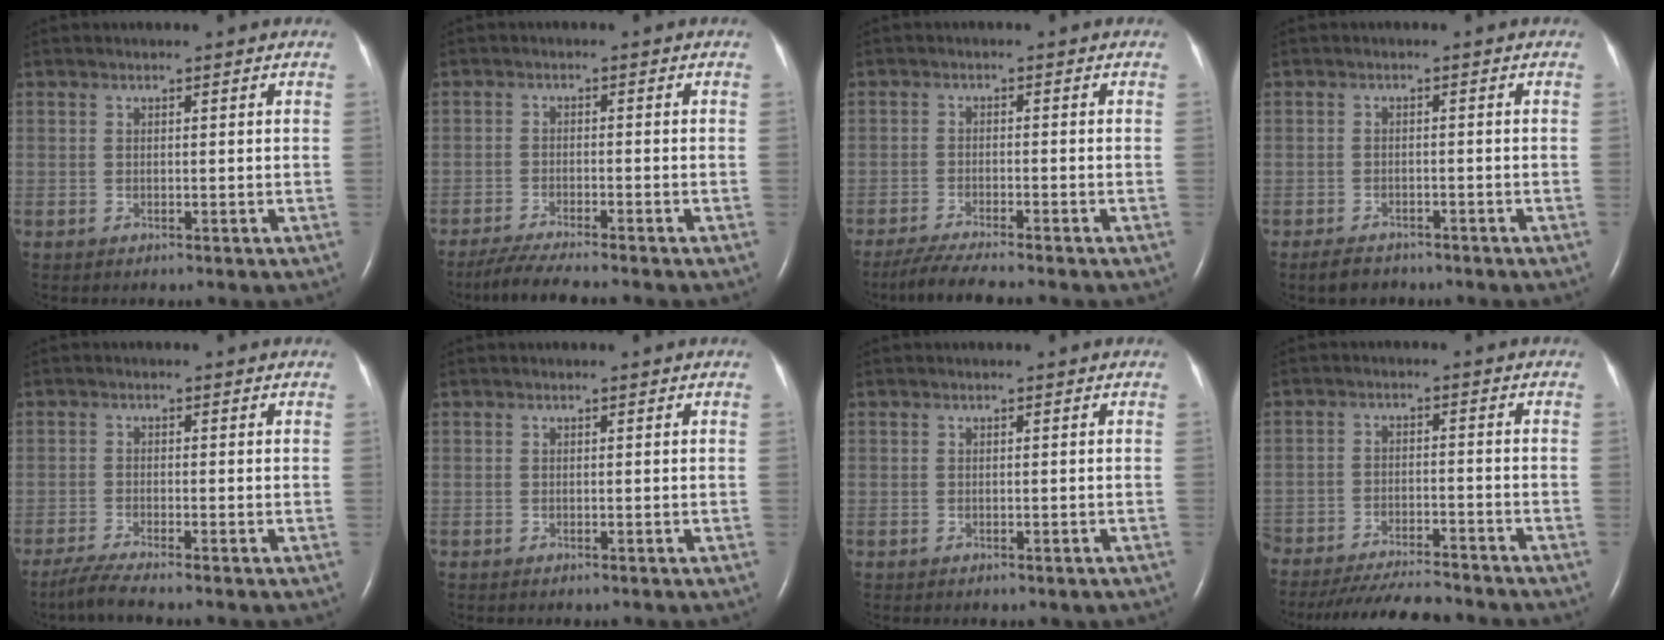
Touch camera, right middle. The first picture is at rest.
{"total": 6.9, "force": [-6.0, -0.1, 3.4], "torque": [-0.059, -0.024, -0.102]}
{"total": 6.7, "force": [-5.8, -0.2, 3.4], "torque": [-0.058, -0.023, -0.099]}
{"total": 3.6, "force": [-2.9, 1.7, 1.2], "torque": [-0.029, -0.003, -0.040]}
{"total": 3.6, "force": [-3.0, -0.5, 1.8], "torque": [-0.046, -0.013, -0.062]}
{"total": 0.0}
{"total": 0.0}
{"total": 13.4, "force": [-12.3, 1.9, 5.0], "torque": [-0.083, -0.022, -0.183]}